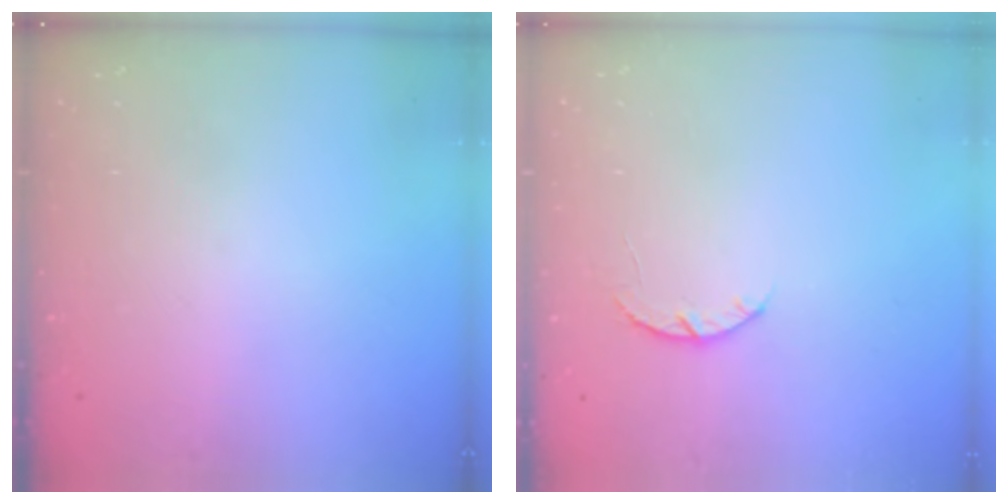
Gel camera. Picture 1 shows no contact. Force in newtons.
{"total": 3.4, "press": 3.4, "slide": 0.6}